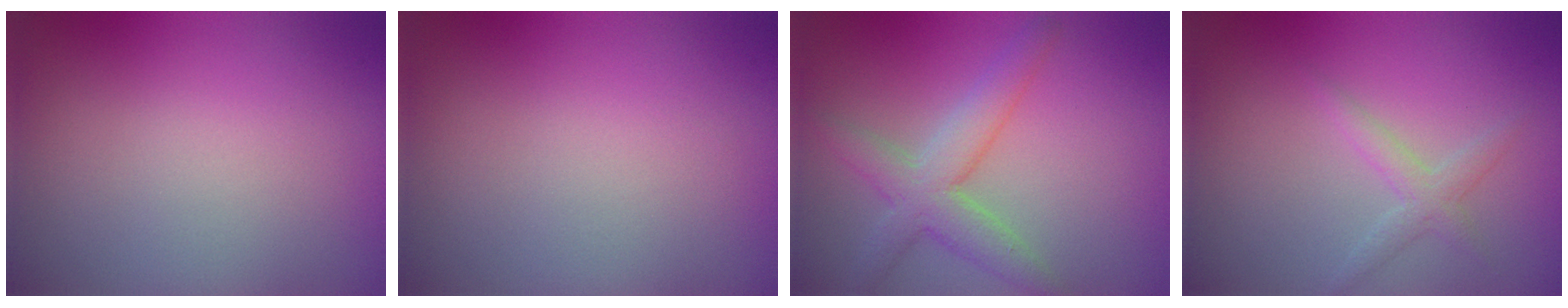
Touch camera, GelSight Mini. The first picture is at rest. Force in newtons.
{"total": 0.0}
{"total": 4.4, "press": 4.3, "slide": 0.3}
{"total": 1.7, "press": 1.7, "slide": 0.1}